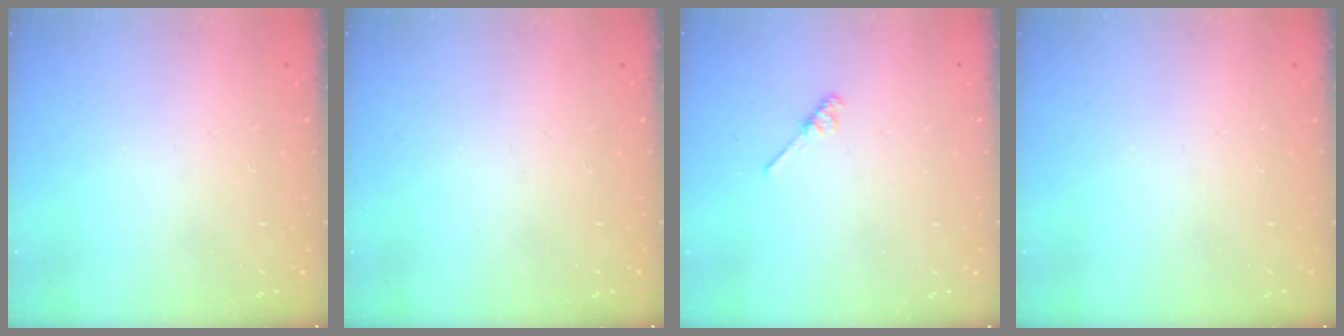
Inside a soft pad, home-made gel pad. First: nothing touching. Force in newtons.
{"total": 0.0}
{"total": 2.7, "press": 2.7, "slide": 0.4}
{"total": 0.0}